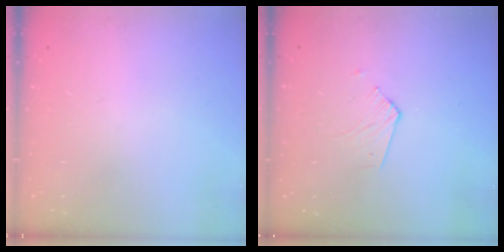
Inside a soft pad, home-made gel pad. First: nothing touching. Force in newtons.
{"total": 2.9, "press": 2.9, "slide": 0.2}